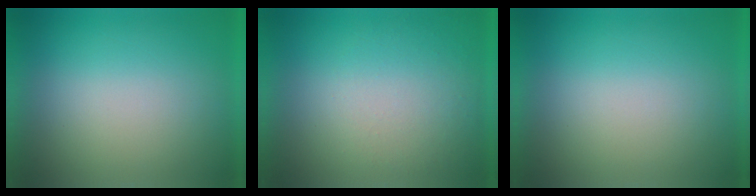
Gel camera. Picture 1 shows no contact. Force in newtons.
{"total": 1.0}
{"total": 0.0}